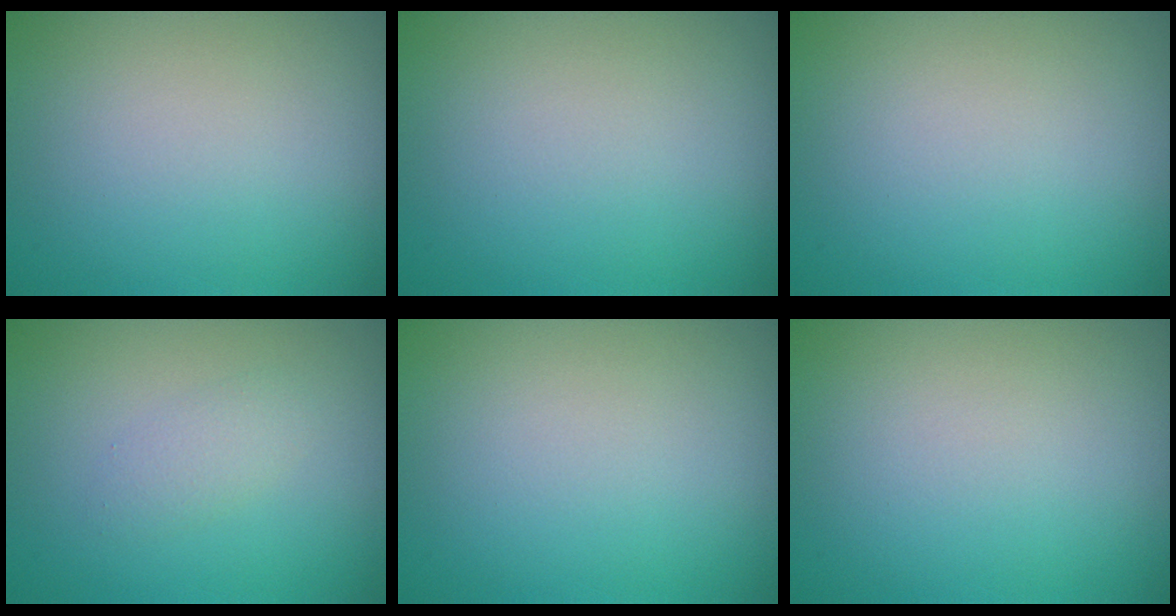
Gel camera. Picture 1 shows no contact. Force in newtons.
{"total": 0.0}
{"total": 0.0}
{"total": 1.3, "press": 1.3, "slide": 0.1}
{"total": 0.0}
{"total": 0.0}